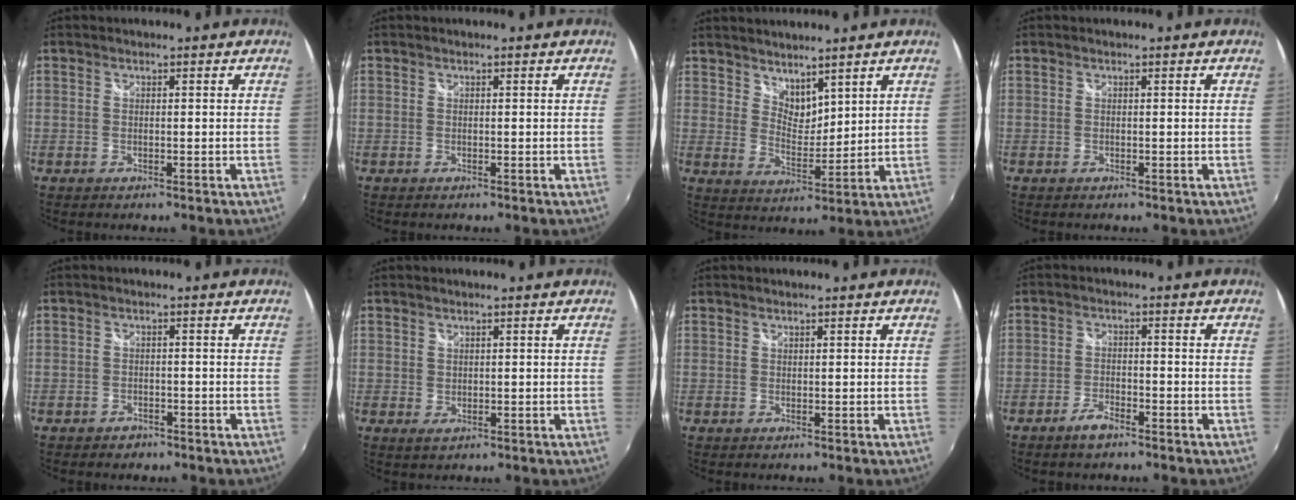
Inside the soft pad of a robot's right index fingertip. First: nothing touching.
{"total": 0.0}
{"total": 5.4, "force": [4.6, 2.4, 1.6], "torque": [-0.016, -0.002, 0.085]}
{"total": 0.0}
{"total": 2.5, "force": [-2.0, 1.5, 0.3], "torque": [-0.012, -0.003, -0.030]}
{"total": 1.2, "force": [0.6, 0.9, 0.4], "torque": [-0.003, -0.001, 0.012]}
{"total": 0.0}
{"total": 3.5, "force": [-2.9, 1.0, 1.8], "torque": [-0.051, -0.001, -0.057]}